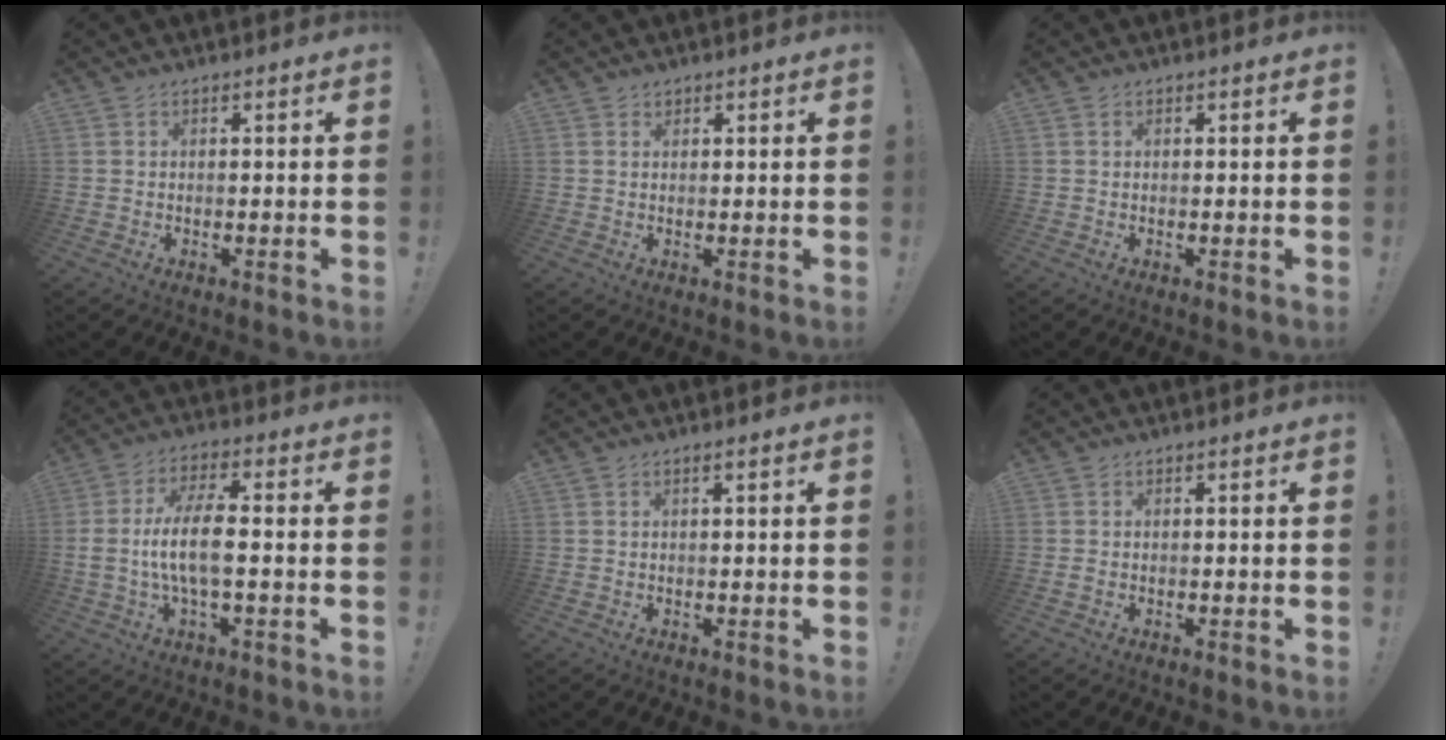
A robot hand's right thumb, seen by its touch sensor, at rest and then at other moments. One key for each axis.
{"total": 0.7, "fx": 0.7, "fy": 0.3, "fz": 0.0, "tx": 0.009, "ty": -0.004, "tz": 0.012}
{"total": 0.0}
{"total": 11.3, "fx": -1.2, "fy": 3.5, "fz": 10.7, "tx": -0.211, "ty": 0.004, "tz": -0.021}
{"total": 0.8, "fx": 0.2, "fy": -0.4, "fz": 0.6, "tx": -0.016, "ty": 0.001, "tz": 0.003}
{"total": 0.5, "fx": -0.1, "fy": 0.3, "fz": 0.4, "tx": -0.014, "ty": 0.003, "tz": -0.001}